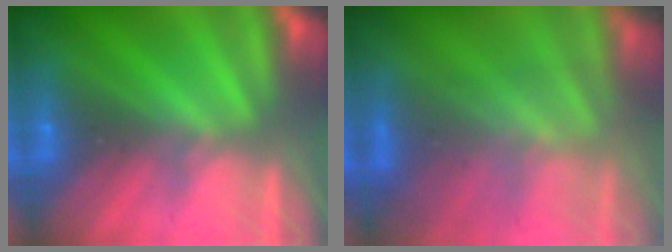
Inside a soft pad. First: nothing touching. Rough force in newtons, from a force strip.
{"total": 3.6}